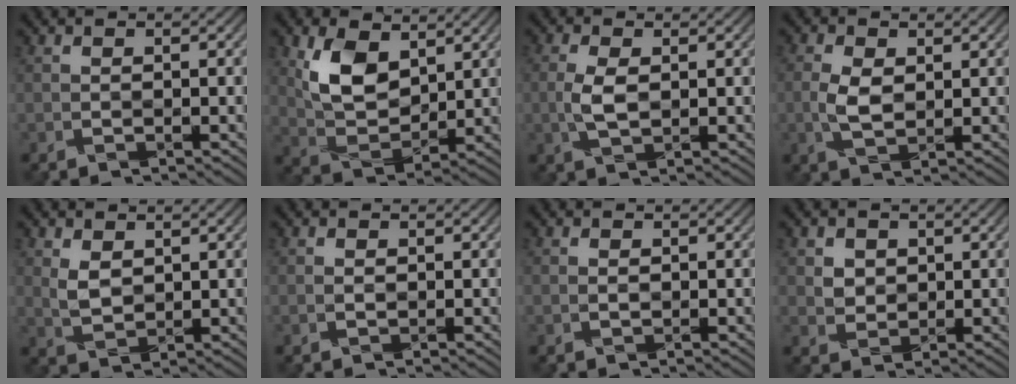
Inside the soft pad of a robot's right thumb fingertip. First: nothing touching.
{"total": 7.3, "force": [3.7, 4.2, 4.6], "torque": [-0.102, -0.012, 0.075]}
{"total": 2.6, "force": [-0.1, 1.2, 2.3], "torque": [-0.063, -0.003, 0.002]}
{"total": 3.0, "force": [0.1, 1.8, 2.4], "torque": [-0.067, -0.004, 0.005]}
{"total": 2.3, "force": [1.4, 1.5, 1.2], "torque": [-0.037, -0.007, 0.038]}
{"total": 0.0}
{"total": 0.0}
{"total": 1.9, "force": [1.1, 1.6, -0.1], "torque": [-0.008, -0.008, 0.025]}